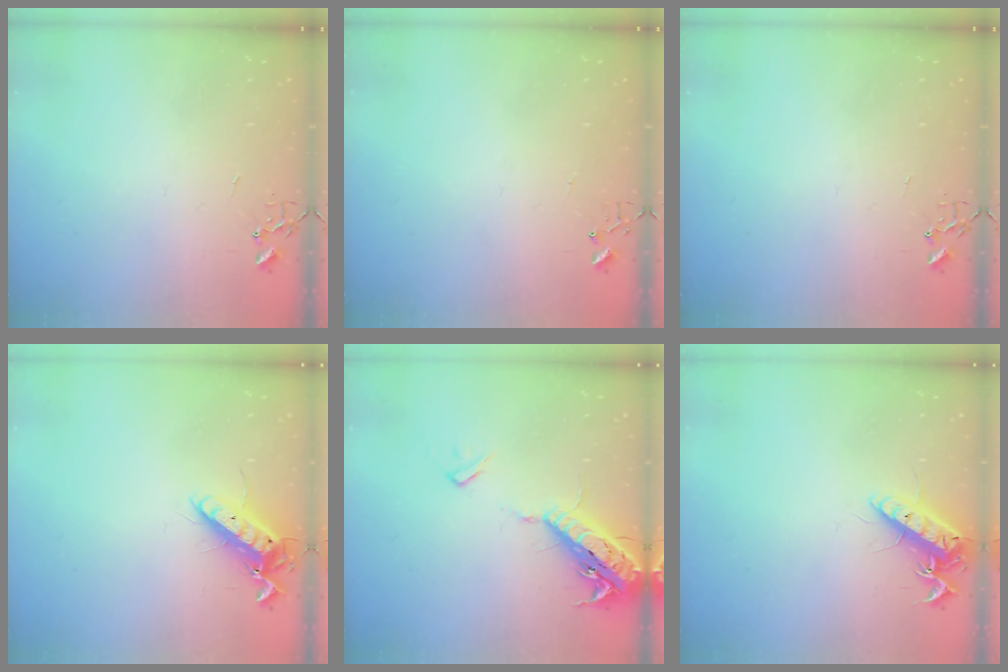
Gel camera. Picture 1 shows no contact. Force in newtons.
{"total": 3.6, "press": 3.6, "slide": 0.4}
{"total": 0.0}
{"total": 12.5, "press": 12.4, "slide": 1.6}
{"total": 18.4, "press": 18.0, "slide": 4.0}
{"total": 14.2, "press": 14.2, "slide": 1.4}